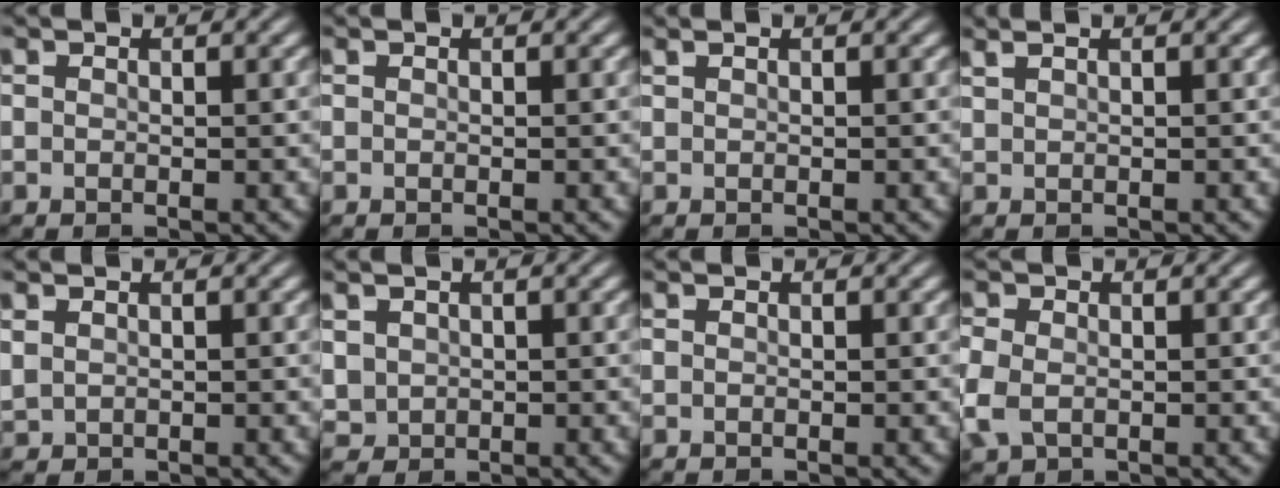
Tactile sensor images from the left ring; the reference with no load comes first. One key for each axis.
{"total": 0.0}
{"total": 0.7, "fx": 0.5, "fy": 0.2, "fz": 0.4, "tx": -0.006, "ty": 0.002, "tz": 0.008}
{"total": 1.5, "fx": 1.1, "fy": 0.6, "fz": 0.8, "tx": -0.006, "ty": 0.004, "tz": 0.014}
{"total": 0.9, "fx": 0.6, "fy": 0.6, "fz": 0.4, "tx": -0.014, "ty": 0.005, "tz": 0.024}
{"total": 1.8, "fx": 0.6, "fy": 1.6, "fz": 0.4, "tx": -0.016, "ty": 0.000, "tz": 0.022}
{"total": 0.0}
{"total": 3.4, "fx": -0.7, "fy": 2.6, "fz": 2.1, "tx": -0.066, "ty": -0.002, "tz": -0.012}